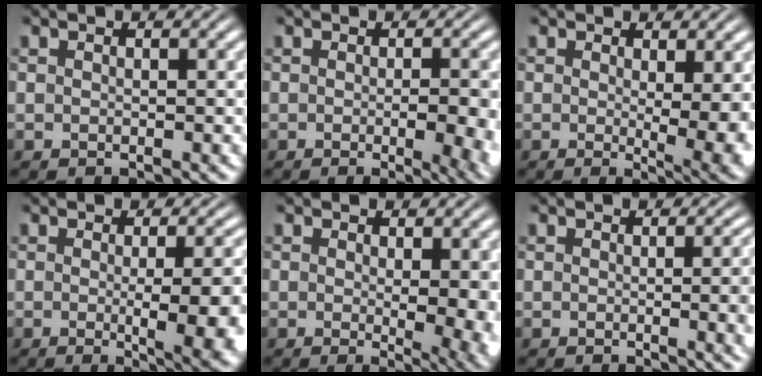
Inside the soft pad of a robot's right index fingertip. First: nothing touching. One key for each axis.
{"total": 4.3, "fx": -1.0, "fy": 1.0, "fz": 4.1, "tx": -0.050, "ty": -0.011, "tz": -0.014}
{"total": 5.4, "fx": -0.4, "fy": 1.4, "fz": 5.2, "tx": -0.062, "ty": -0.019, "tz": -0.002}
{"total": 7.3, "fx": -1.8, "fy": 1.7, "fz": 6.9, "tx": -0.077, "ty": -0.010, "tz": -0.025}
{"total": 4.5, "fx": -0.4, "fy": 1.3, "fz": 4.3, "tx": -0.053, "ty": -0.018, "tz": -0.001}
{"total": 3.6, "fx": -0.1, "fy": 0.8, "fz": 3.5, "tx": -0.024, "ty": 0.006, "tz": -0.007}